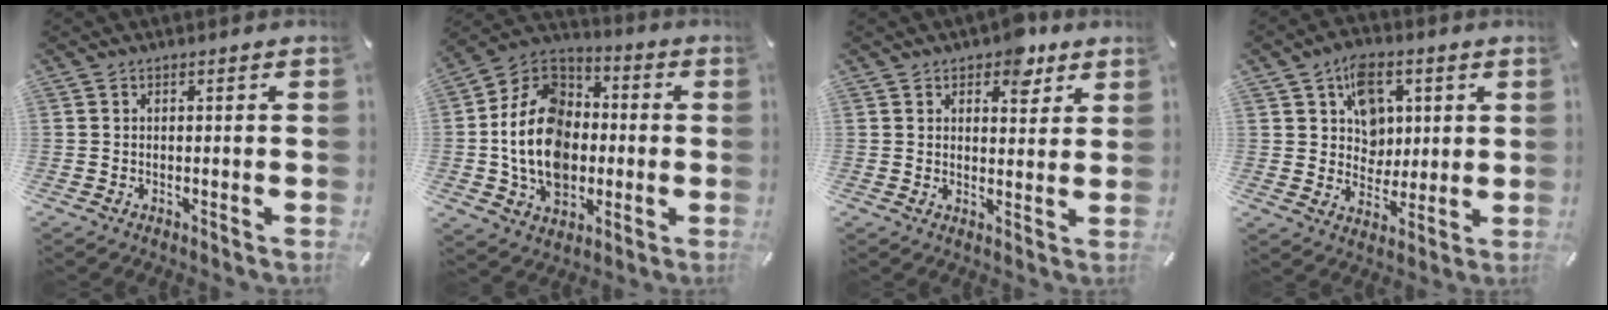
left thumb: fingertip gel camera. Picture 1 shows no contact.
{"total": 17.7, "force": [-3.0, 13.9, 10.6], "torque": [-0.245, 0.018, -0.056]}
{"total": 6.7, "force": [4.4, 3.9, 3.2], "torque": [-0.020, -0.022, 0.070]}
{"total": 9.8, "force": [3.6, 8.3, 3.8], "torque": [-0.055, -0.010, 0.067]}